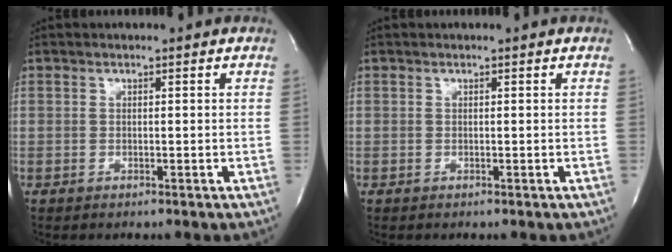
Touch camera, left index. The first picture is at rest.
{"total": 1.2, "force": [-1.2, -0.1, -0.2], "torque": [0.005, -0.004, -0.019]}